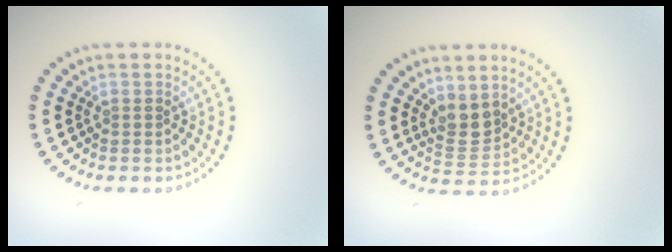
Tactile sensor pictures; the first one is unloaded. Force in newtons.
{"total": 2.6, "press": 2.1, "slide": 1.4}